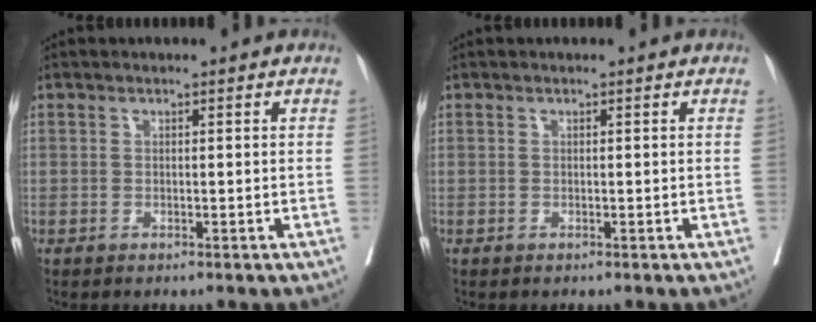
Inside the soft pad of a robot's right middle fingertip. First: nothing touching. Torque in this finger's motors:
{"motor_torque": [-0.09, -0.03, 0.00, -0.01]}